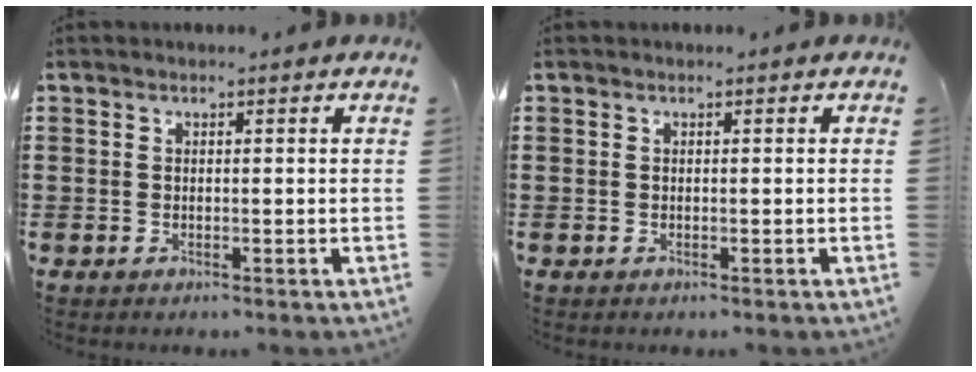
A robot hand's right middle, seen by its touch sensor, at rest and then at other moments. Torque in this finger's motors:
{"motor_torque": [0.00, 0.00, 0.00, 0.00]}